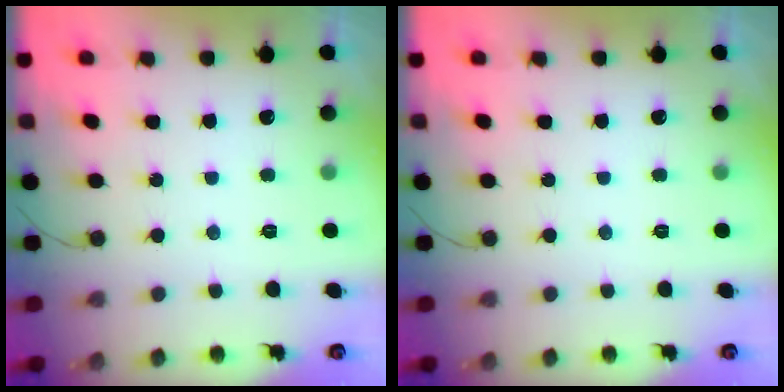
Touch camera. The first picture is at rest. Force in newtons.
{"total": 0.0}